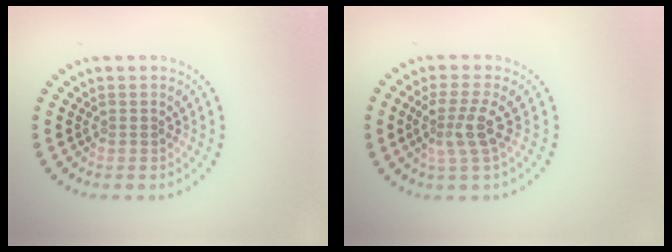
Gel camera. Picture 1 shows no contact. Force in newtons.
{"total": 2.8, "press": 2.2, "slide": 1.8}